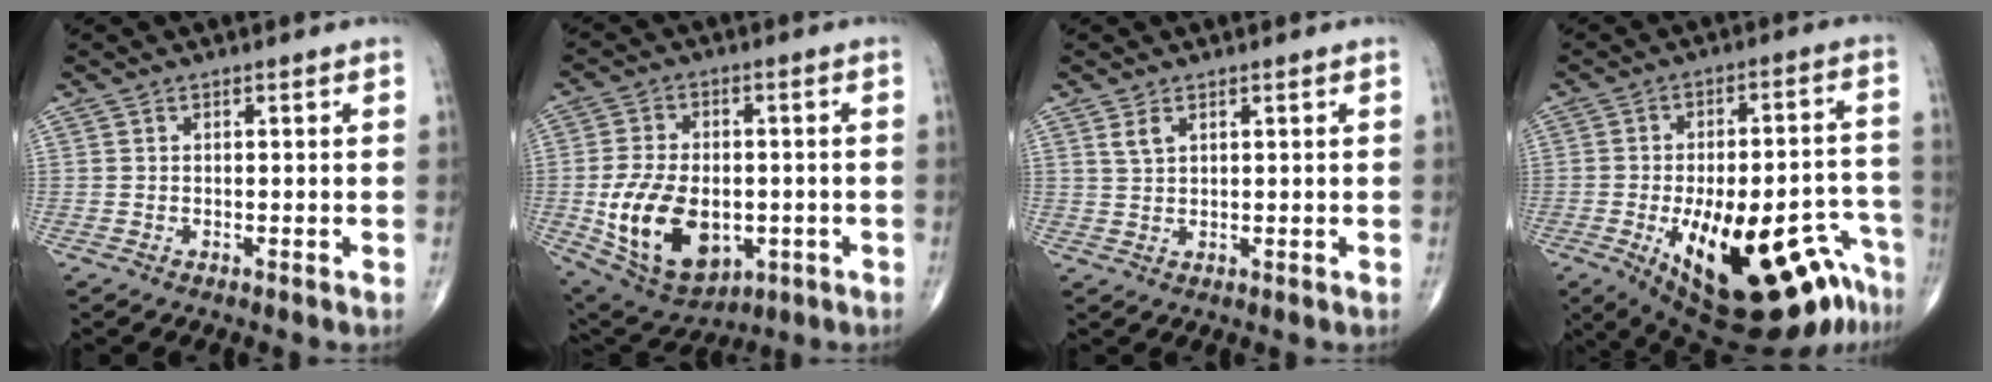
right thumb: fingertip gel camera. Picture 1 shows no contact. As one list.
[{"total": 17.6, "force": [-3.5, 11.2, 13.1], "torque": [-0.215, -0.002, -0.035]}, {"total": 2.2, "force": [1.2, 1.1, 1.4], "torque": [-0.029, 0.000, 0.031]}, {"total": 27.0, "force": [-13.7, 10.2, 20.9], "torque": [-0.222, 0.063, -0.182]}]